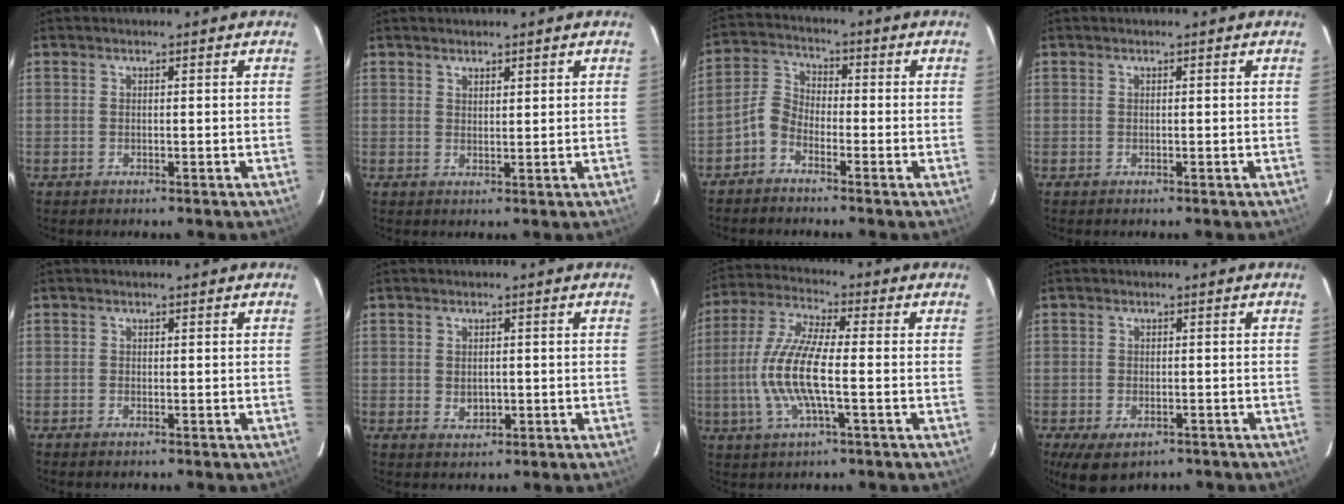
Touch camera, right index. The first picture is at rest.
{"total": 1.8, "force": [1.5, 0.5, 0.7], "torque": [-0.009, 0.001, 0.026]}
{"total": 4.8, "force": [-3.2, 2.9, 2.2], "torque": [-0.053, 0.020, -0.073]}
{"total": 0.0}
{"total": 0.5, "force": [-0.4, 0.3, 0.2], "torque": [-0.004, 0.000, -0.009]}
{"total": 2.8, "force": [-0.3, 2.2, 1.7], "torque": [-0.026, -0.002, -0.001]}
{"total": 12.4, "force": [-2.1, 2.6, 11.9], "torque": [-0.251, -0.002, -0.045]}
{"total": 6.9, "force": [-4.2, 3.8, 4.0], "torque": [-0.082, -0.020, -0.060]}